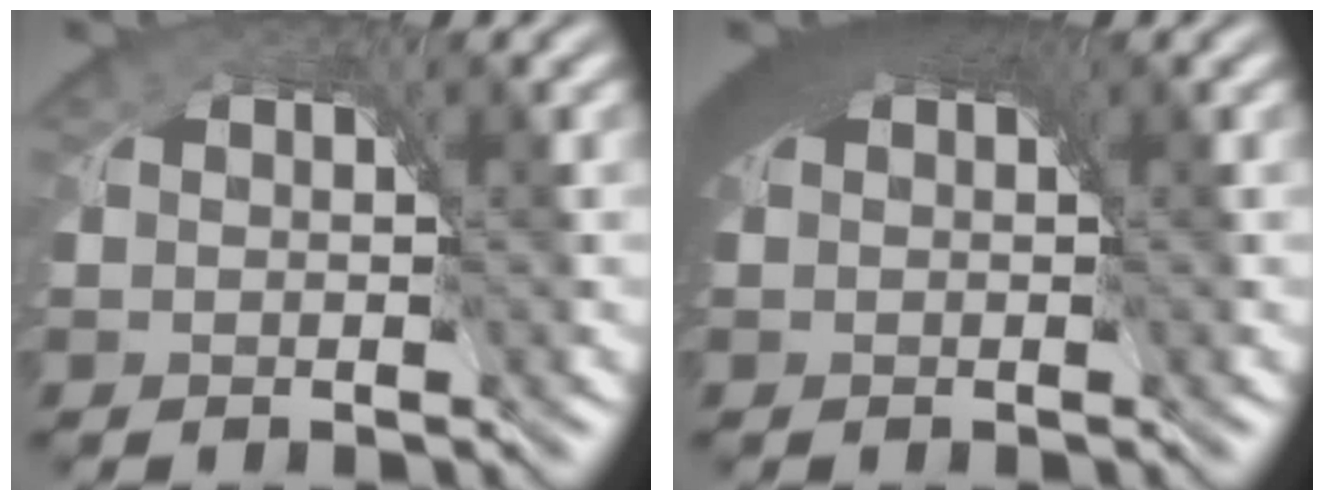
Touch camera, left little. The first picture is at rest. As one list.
[{"total": 6.7, "force": [2.1, 3.9, 5.0], "torque": [-0.092, -0.007, 0.030]}]